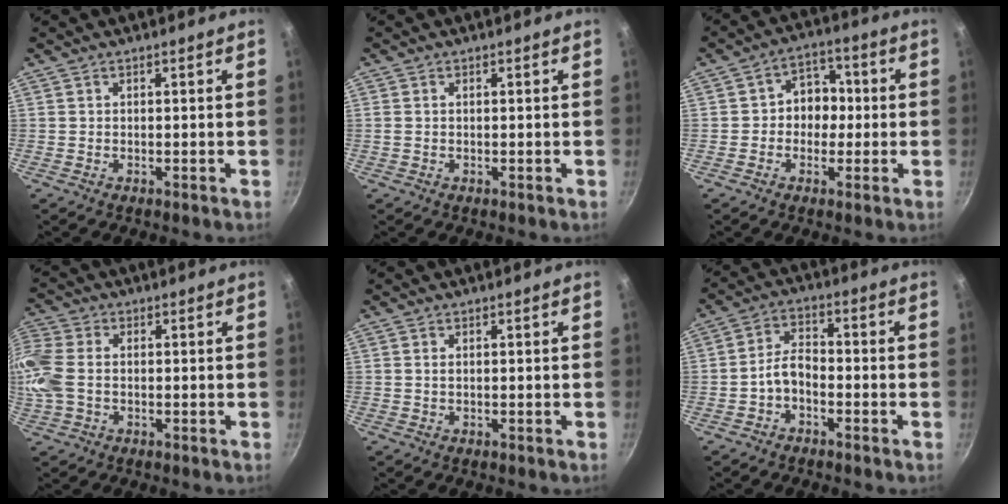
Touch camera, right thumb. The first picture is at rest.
{"total": 0.8, "force": [0.1, 0.5, 0.6], "torque": [-0.012, 0.002, 0.001]}
{"total": 7.2, "force": [-0.3, 6.1, 3.9], "torque": [0.000, 0.018, -0.015]}
{"total": 10.7, "force": [-0.4, 7.5, 7.6], "torque": [-0.178, 0.012, -0.021]}
{"total": 0.7, "force": [0.2, 0.4, 0.6], "torque": [-0.010, 0.001, 0.003]}
{"total": 5.2, "force": [-2.2, 3.1, 3.5], "torque": [-0.056, 0.034, -0.048]}